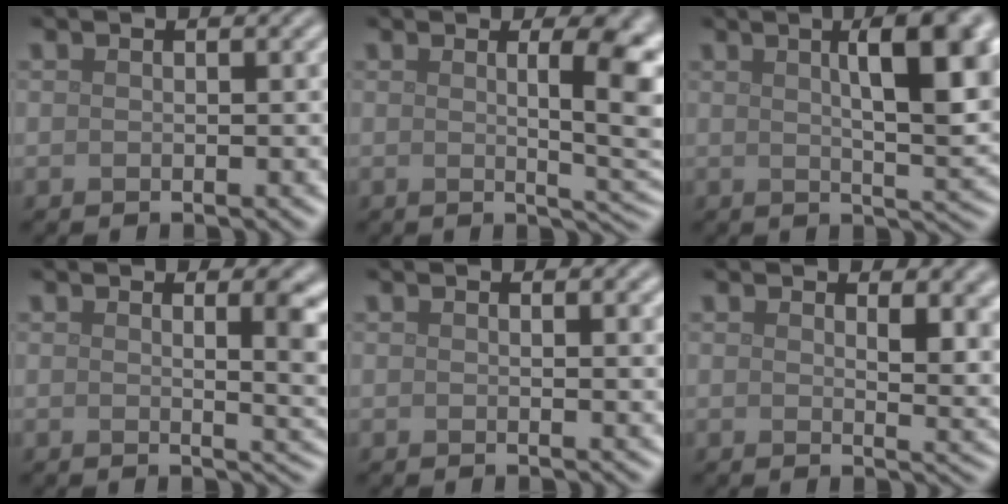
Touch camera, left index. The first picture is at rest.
{"total": 6.8, "force": [1.0, 1.7, 6.5], "torque": [-0.077, 0.001, 0.016]}
{"total": 9.8, "force": [2.6, 2.8, 9.1], "torque": [-0.111, 0.010, 0.041]}
{"total": 5.8, "force": [1.5, 2.5, 5.0], "torque": [-0.032, 0.002, 0.022]}
{"total": 1.4, "force": [0.6, 0.5, 1.2], "torque": [-0.009, 0.003, 0.006]}
{"total": 4.3, "force": [1.9, 1.8, 3.3], "torque": [-0.044, -0.011, 0.034]}